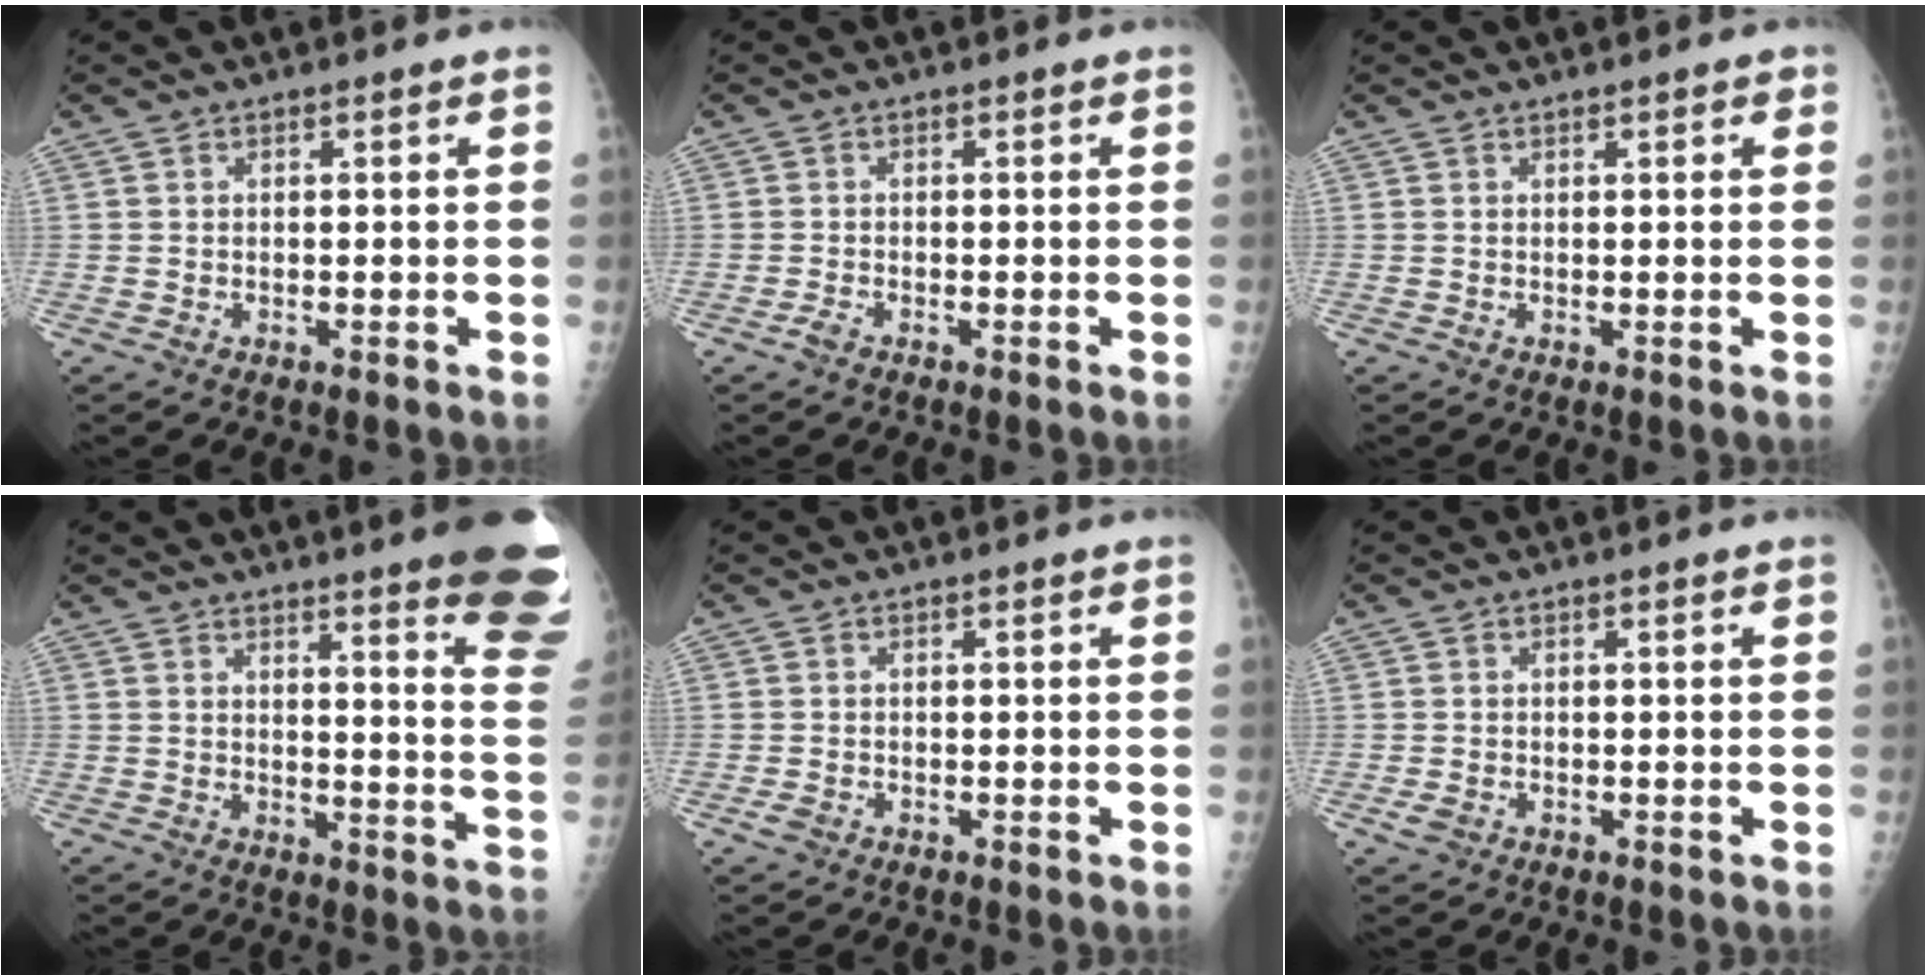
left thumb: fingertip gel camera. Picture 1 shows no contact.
{"total": 1.2, "force": [-0.9, 0.4, 0.6], "torque": [-0.018, -0.002, -0.019]}
{"total": 1.3, "force": [0.8, 0.6, 0.8], "torque": [-0.004, -0.001, 0.008]}
{"total": 18.0, "force": [13.2, 1.8, 12.2], "torque": [-0.126, -0.099, 0.146]}
{"total": 1.5, "force": [-0.6, 1.1, 0.7], "torque": [-0.015, 0.000, -0.010]}
{"total": 1.8, "force": [-0.6, 1.3, 1.0], "torque": [-0.018, -0.001, -0.009]}